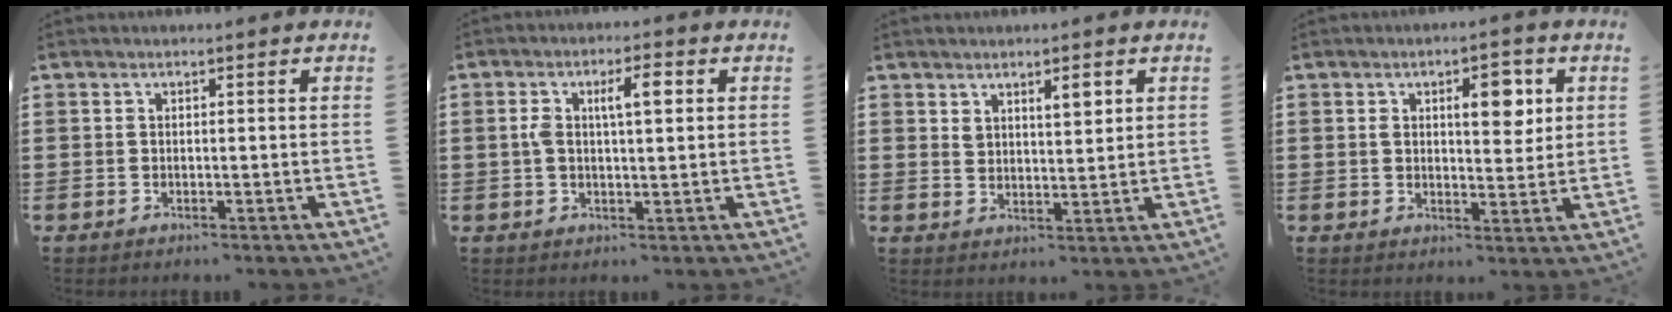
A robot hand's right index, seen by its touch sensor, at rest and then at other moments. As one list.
[{"total": 5.0, "force": [1.0, 1.7, 4.6], "torque": [-0.076, 0.004, 0.010]}, {"total": 3.0, "force": [2.0, 1.2, 1.8], "torque": [-0.022, -0.002, 0.033]}, {"total": 5.8, "force": [1.9, 2.4, 4.9], "torque": [-0.071, -0.002, 0.022]}]